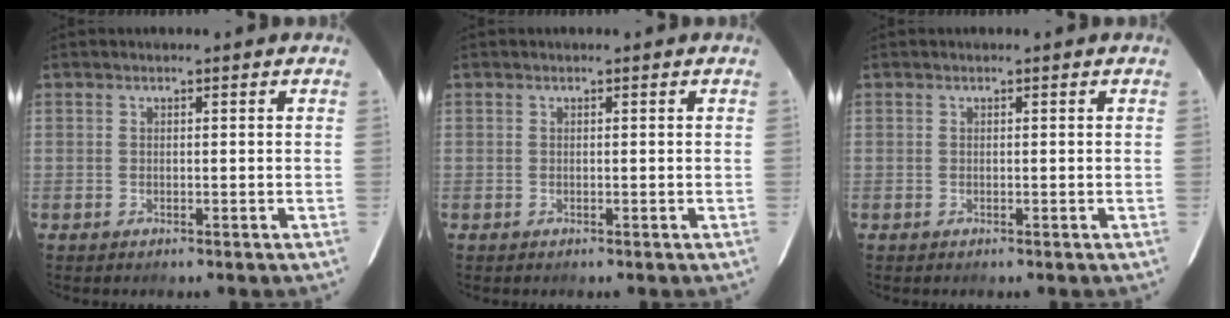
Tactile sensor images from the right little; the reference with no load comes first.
{"total": 0.0}
{"total": 0.0}